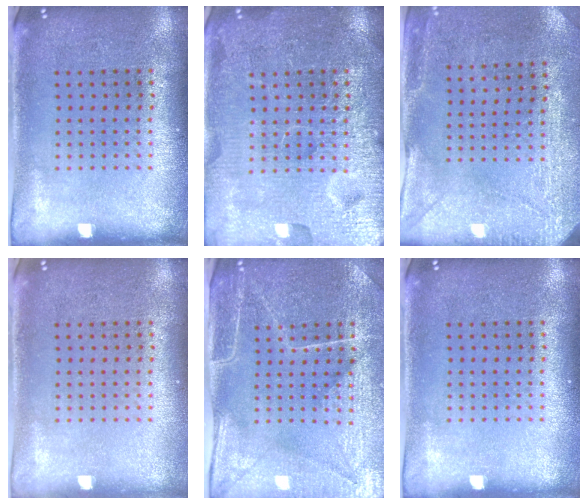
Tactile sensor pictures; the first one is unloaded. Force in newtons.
{"total": 7.2, "press": 7.2, "slide": 1.0}
{"total": 2.9, "press": 2.6, "slide": 1.3}
{"total": 0.0}
{"total": 4.5, "press": 4.1, "slide": 1.9}
{"total": 0.0}